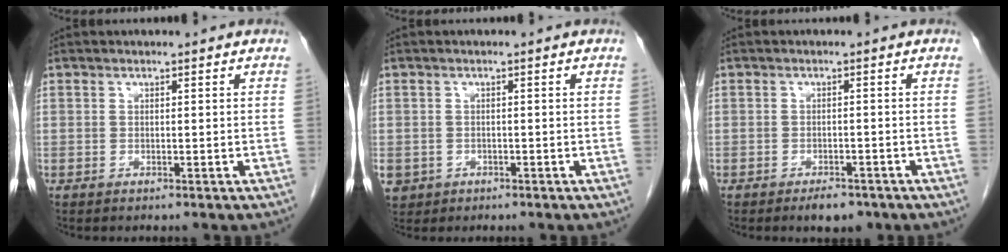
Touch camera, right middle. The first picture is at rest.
{"total": 4.0, "force": [-1.9, 3.5, 0.9], "torque": [-0.020, 0.001, -0.026]}
{"total": 3.1, "force": [-2.3, 1.3, 1.7], "torque": [-0.028, -0.003, -0.026]}